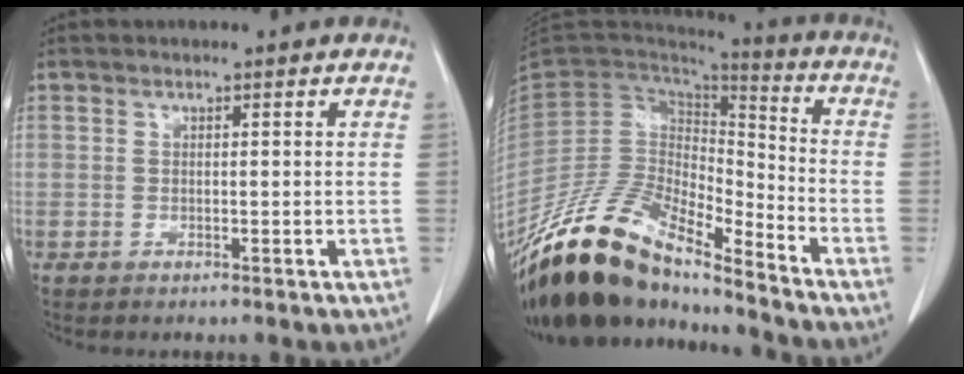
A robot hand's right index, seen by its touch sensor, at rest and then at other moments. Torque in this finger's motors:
{"motor_torque": [1.09, -1.05, 0.44, 0.21]}